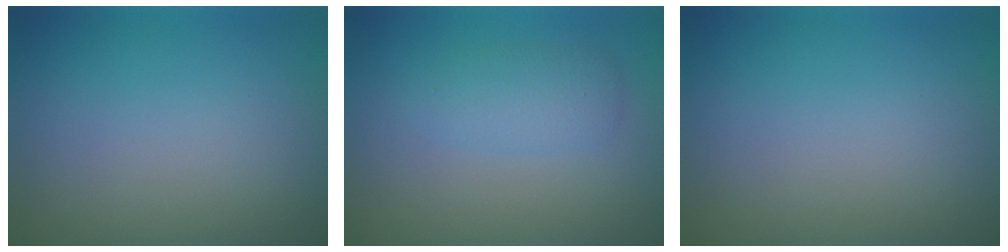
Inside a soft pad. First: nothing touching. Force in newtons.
{"total": 2.3, "press": 2.2, "slide": 0.2}
{"total": 0.0}